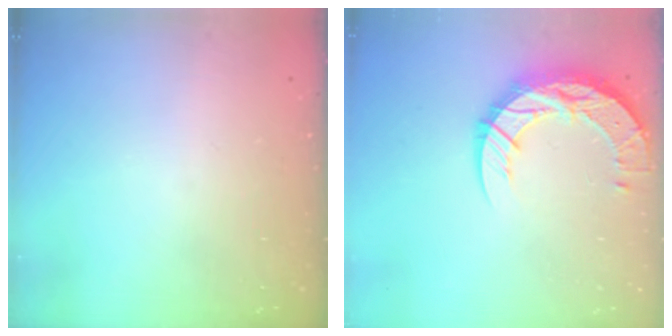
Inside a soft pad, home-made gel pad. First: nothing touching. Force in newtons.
{"total": 14.5, "press": 14.5, "slide": 1.3}